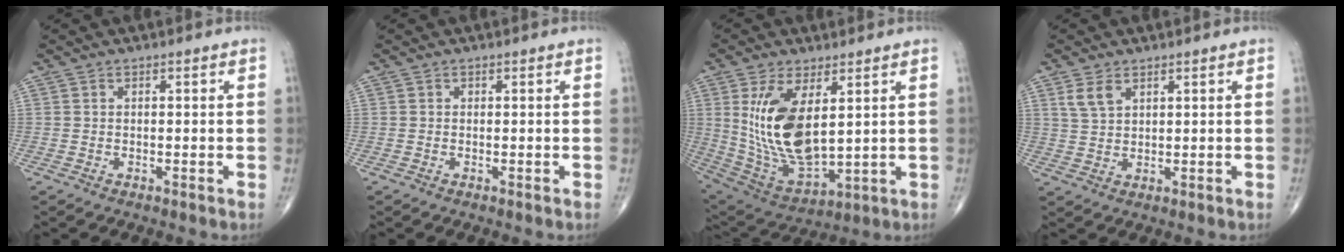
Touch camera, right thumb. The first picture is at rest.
{"total": 0.0}
{"total": 16.4, "force": [3.8, 7.8, 14.0], "torque": [-0.260, -0.023, 0.095]}
{"total": 3.7, "force": [2.1, 2.1, 2.2], "torque": [-0.042, -0.004, 0.050]}